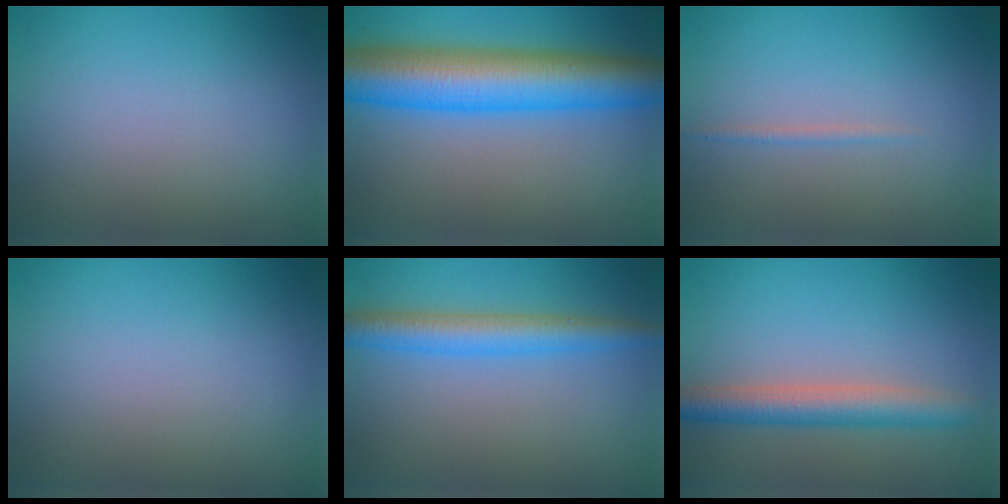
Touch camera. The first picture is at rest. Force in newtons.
{"total": 9.7, "press": 9.7, "slide": 0.1}
{"total": 0.7, "press": 0.7, "slide": 0.1}
{"total": 0.0}
{"total": 3.7, "press": 3.7, "slide": 0.2}
{"total": 3.8, "press": 3.8, "slide": 0.1}